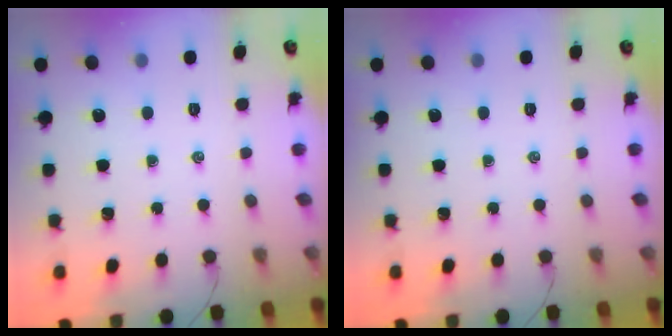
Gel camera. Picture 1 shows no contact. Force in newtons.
{"total": 0.0}